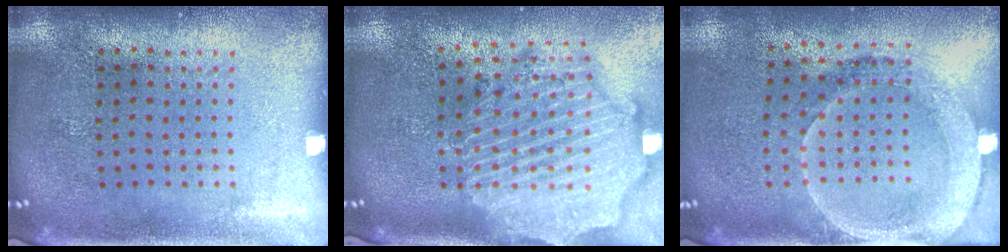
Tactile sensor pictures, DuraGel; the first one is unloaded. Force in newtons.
{"total": 3.4, "press": 2.9, "slide": 1.8}
{"total": 1.8, "press": 1.6, "slide": 0.7}